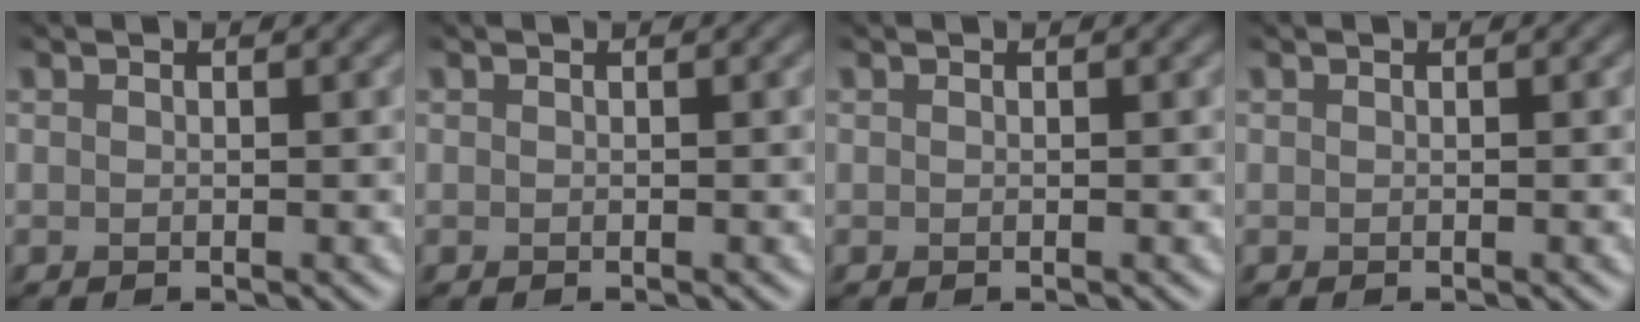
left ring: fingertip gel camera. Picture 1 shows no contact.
{"total": 0.0}
{"total": 0.0}
{"total": 0.0}